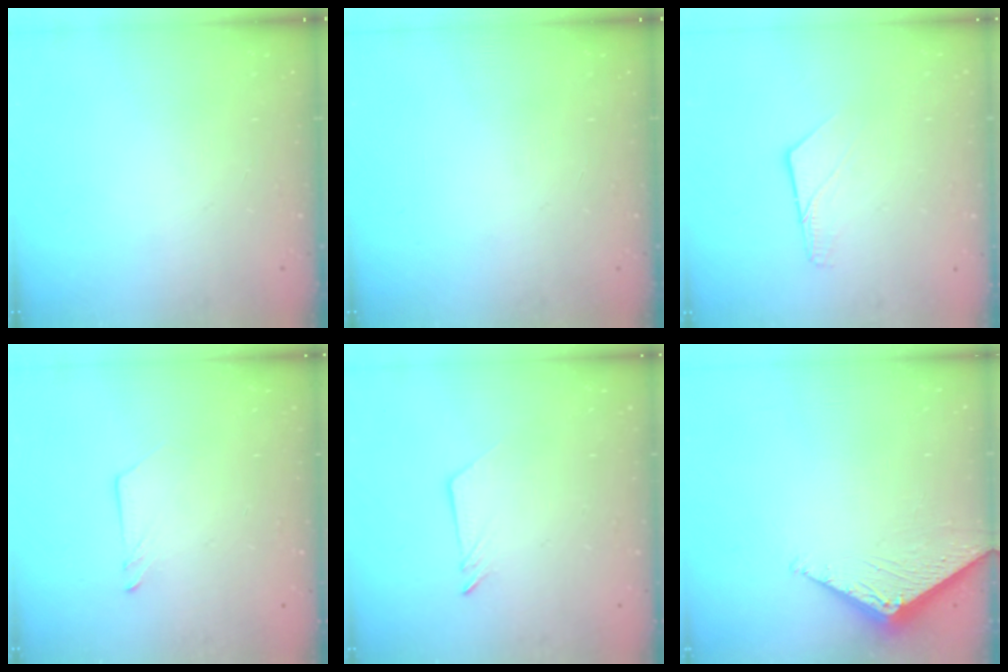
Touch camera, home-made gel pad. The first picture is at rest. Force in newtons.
{"total": 0.0}
{"total": 5.7, "press": 5.7, "slide": 0.5}
{"total": 1.2, "press": 1.2, "slide": 0.1}
{"total": 2.5, "press": 2.5, "slide": 0.2}
{"total": 2.8, "press": 2.8, "slide": 0.3}